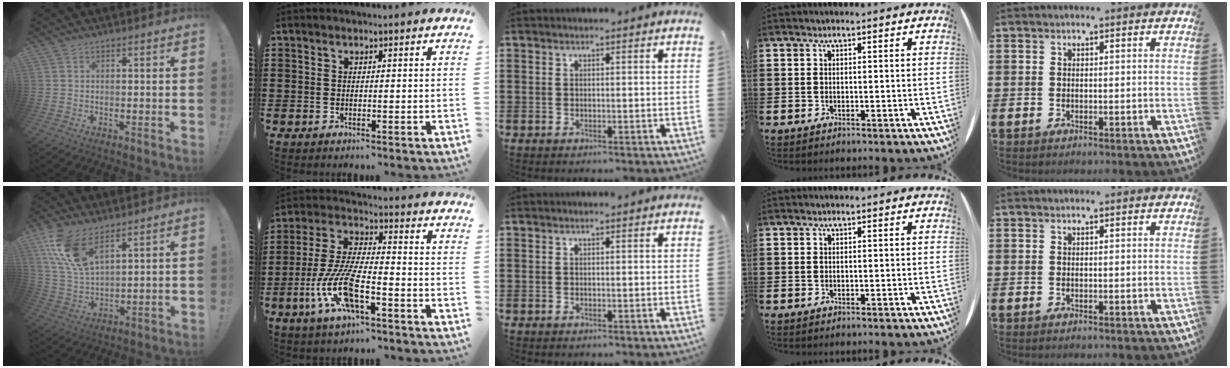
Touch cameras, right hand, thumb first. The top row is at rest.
{"thumb": {"total": 13.2, "force": [8.5, 5.5, 8.5], "torque": [-0.189, -0.041, 0.160]}, "index": {"total": 11.0, "force": [-4.8, 3.2, 9.3], "torque": [-0.212, -0.008, -0.093]}}